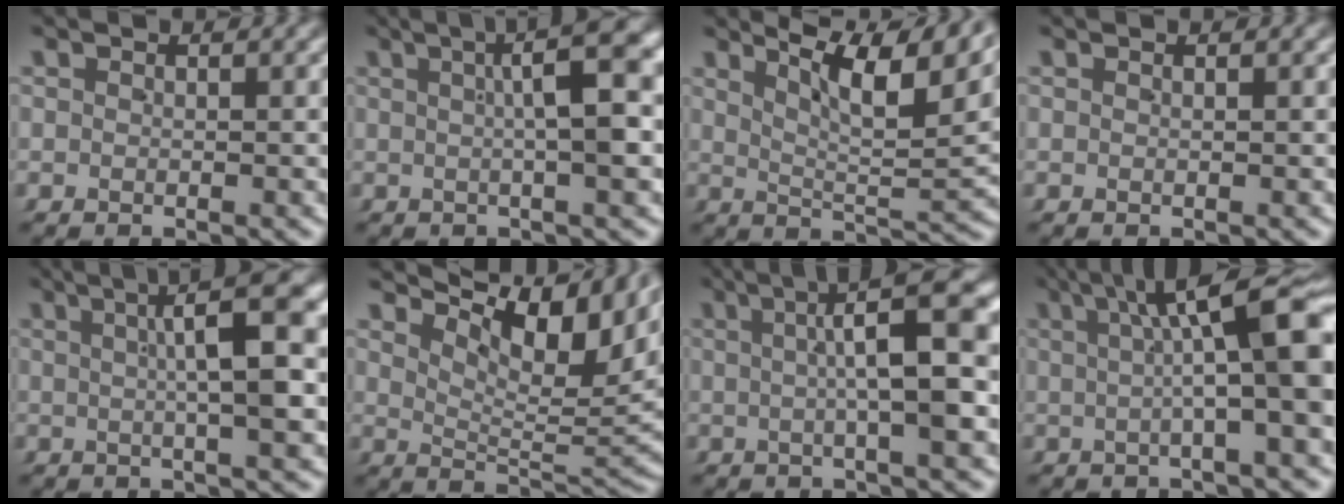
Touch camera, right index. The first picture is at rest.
{"total": 7.1, "force": [2.0, 0.9, 6.7], "torque": [-0.073, 0.036, 0.022]}
{"total": 8.2, "force": [4.9, 1.9, 6.3], "torque": [-0.083, 0.014, 0.073]}
{"total": 0.0}
{"total": 7.9, "force": [2.5, 0.9, 7.4], "torque": [-0.086, 0.038, 0.027]}
{"total": 9.8, "force": [5.9, 2.9, 7.3], "torque": [-0.081, 0.029, 0.086]}
{"total": 9.6, "force": [2.4, 1.9, 9.1], "torque": [-0.099, 0.042, 0.024]}
{"total": 9.9, "force": [2.0, 2.2, 9.4], "torque": [-0.108, 0.025, 0.027]}